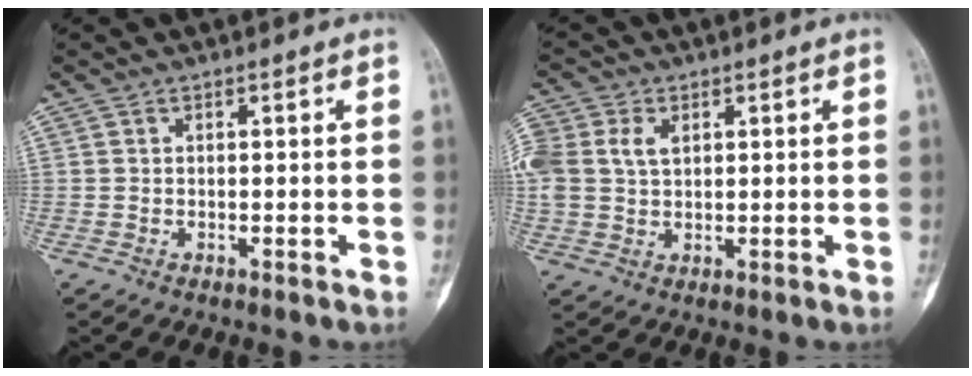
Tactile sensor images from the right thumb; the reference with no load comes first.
{"total": 10.1, "force": [2.8, 7.3, 6.4], "torque": [-0.161, 0.010, 0.056]}